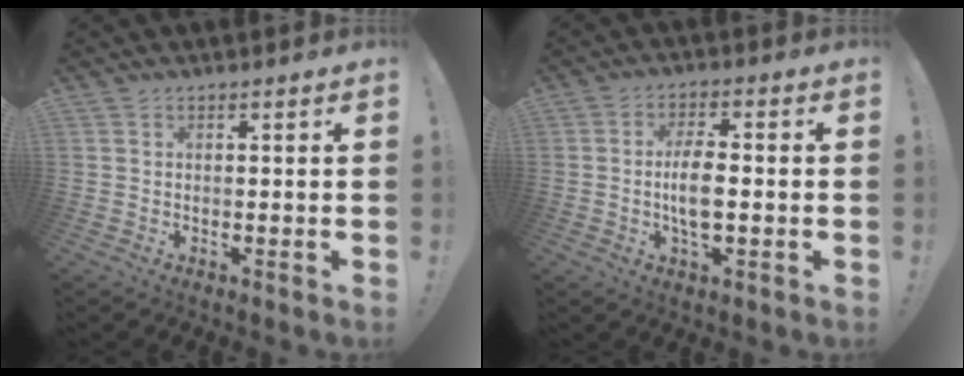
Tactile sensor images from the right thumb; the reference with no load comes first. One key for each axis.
{"total": 7.6, "fx": -1.1, "fy": 2.9, "fz": 6.9, "tx": -0.141, "ty": -0.001, "tz": -0.025}